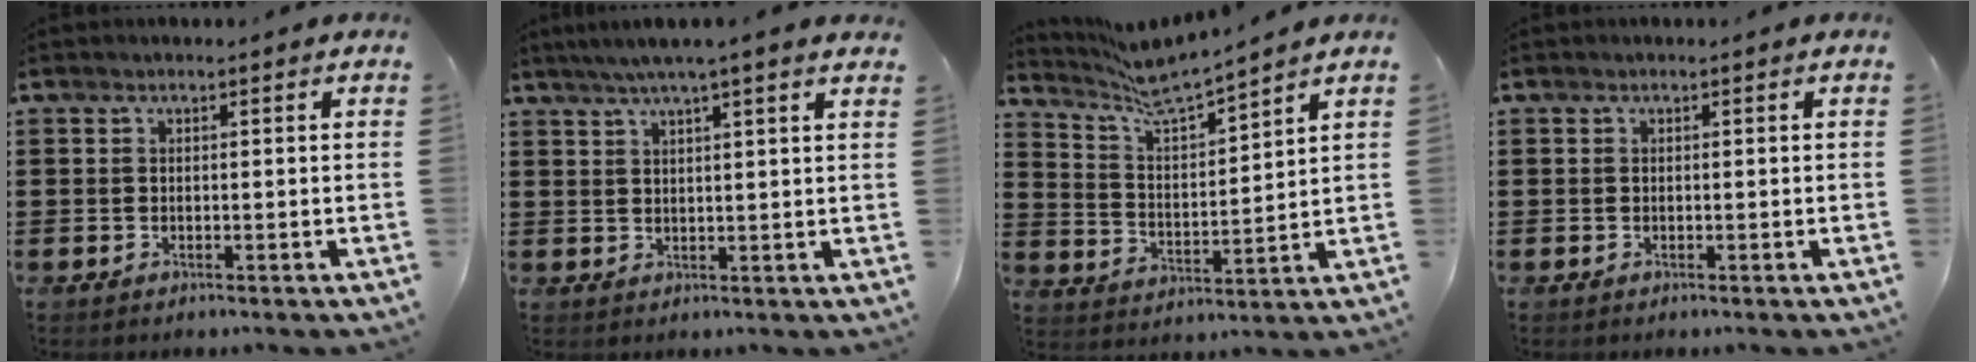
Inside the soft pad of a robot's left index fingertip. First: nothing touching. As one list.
[{"total": 3.7, "force": [2.9, -0.5, 2.3], "torque": [-0.052, -0.003, 0.050]}, {"total": 6.2, "force": [5.7, 0.0, 2.3], "torque": [-0.071, -0.041, 0.094]}, {"total": 0.0}]